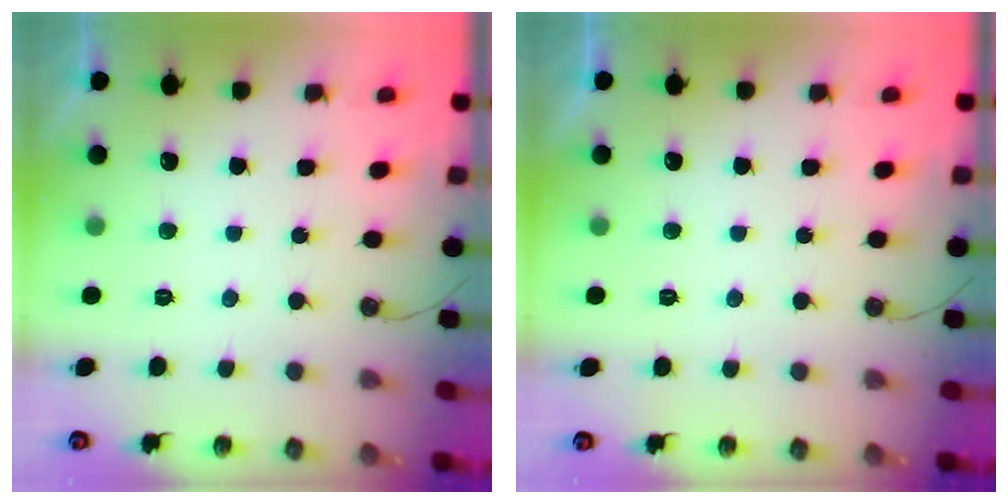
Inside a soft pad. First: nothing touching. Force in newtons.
{"total": 0.0}